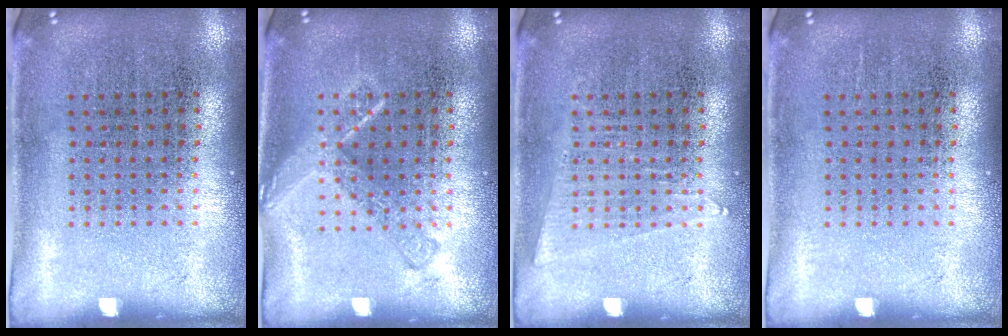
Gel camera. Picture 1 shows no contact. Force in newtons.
{"total": 2.3, "press": 2.3, "slide": 0.4}
{"total": 1.0, "press": 1.0, "slide": 0.1}
{"total": 0.0}